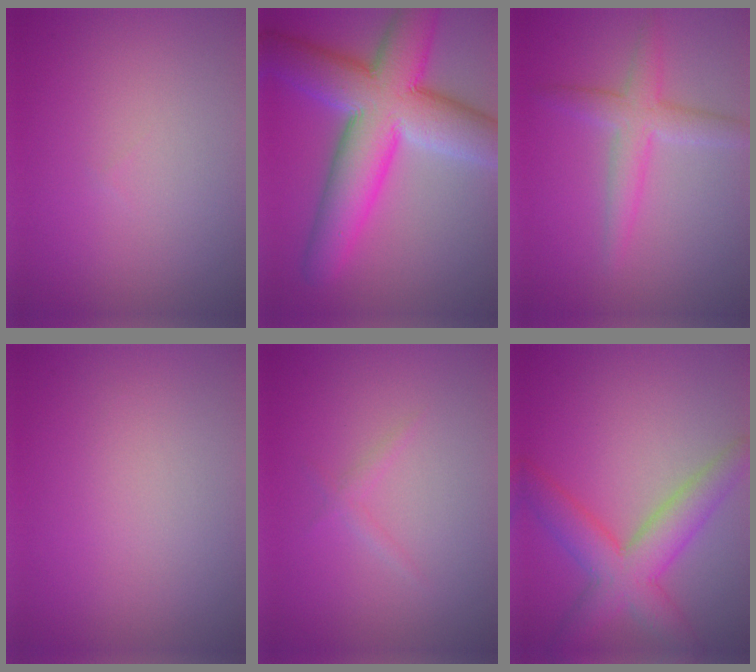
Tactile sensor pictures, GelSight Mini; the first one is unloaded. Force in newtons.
{"total": 12.0, "press": 12.0, "slide": 0.5}
{"total": 3.3, "press": 3.3, "slide": 0.1}
{"total": 0.0}
{"total": 0.9, "press": 0.9, "slide": 0.1}
{"total": 6.1, "press": 6.1, "slide": 0.4}